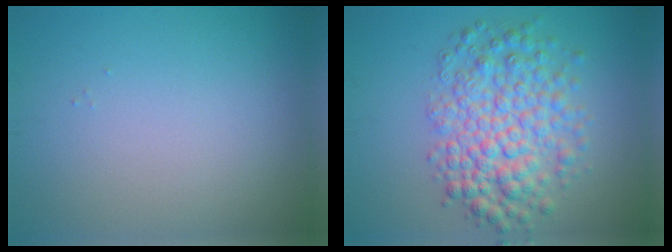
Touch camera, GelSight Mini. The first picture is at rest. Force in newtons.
{"total": 6.5, "press": 6.5, "slide": 0.2}